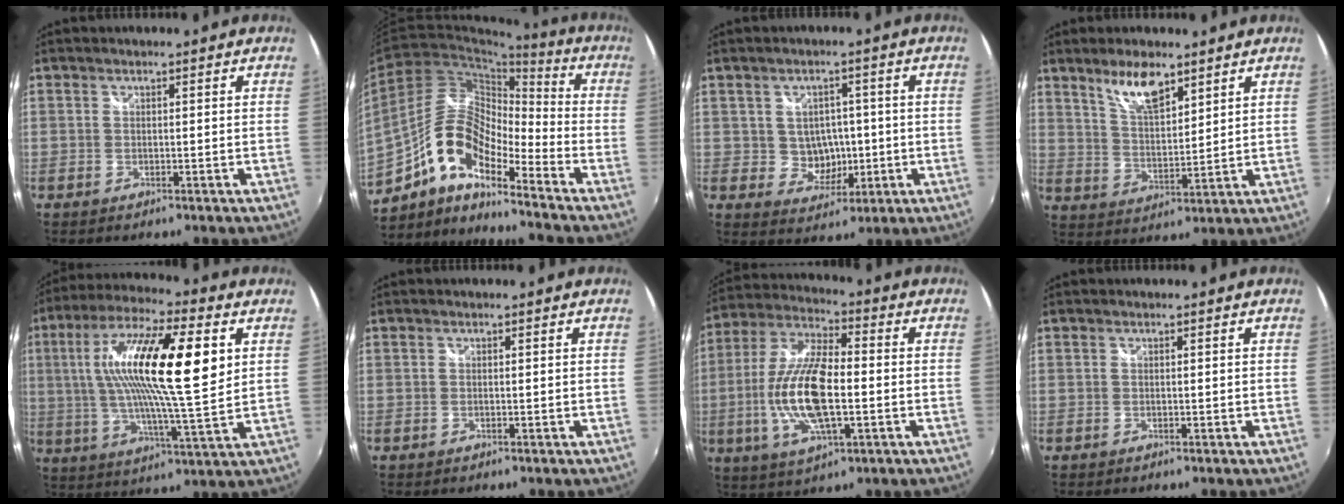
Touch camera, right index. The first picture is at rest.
{"total": 13.1, "force": [-8.0, 4.8, 9.2], "torque": [-0.174, 0.010, -0.160]}
{"total": 5.9, "force": [-0.1, 5.6, 2.0], "torque": [-0.041, 0.009, 0.012]}
{"total": 8.3, "force": [5.8, 2.8, 5.3], "torque": [-0.091, 0.002, 0.112]}
{"total": 21.1, "force": [5.0, 4.1, 20.1], "torque": [-0.353, 0.014, 0.079]}
{"total": 0.0}
{"total": 16.0, "force": [-2.5, 5.7, 14.7], "torque": [-0.301, -0.001, -0.047]}
{"total": 0.0}